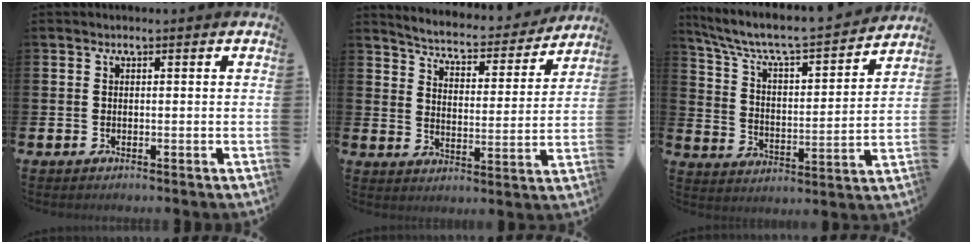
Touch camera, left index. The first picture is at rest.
{"total": 4.9, "force": [4.7, 0.8, 0.9], "torque": [-0.046, -0.041, 0.076]}
{"total": 7.6, "force": [6.9, 1.3, 2.9], "torque": [-0.088, -0.054, 0.112]}